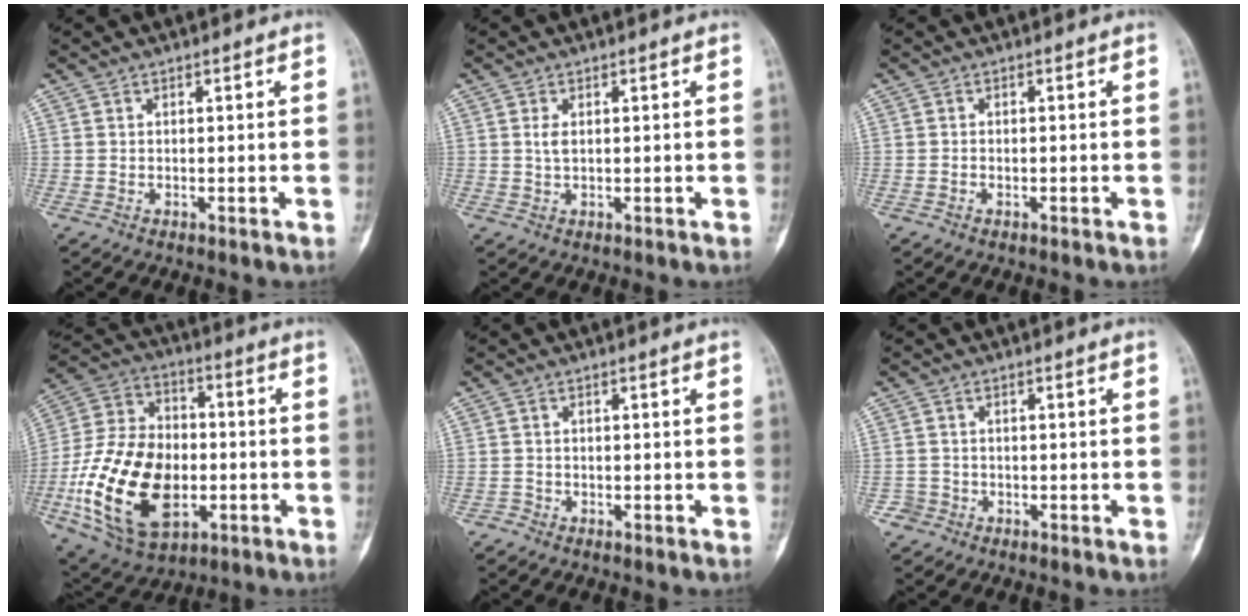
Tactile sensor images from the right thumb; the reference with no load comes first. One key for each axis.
{"total": 1.6, "fx": 0.3, "fy": 0.8, "fz": 1.3, "tx": -0.028, "ty": 0.002, "tz": 0.008}
{"total": 0.6, "fx": -0.3, "fy": 0.4, "fz": 0.3, "tx": -0.007, "ty": 0.004, "tz": -0.006}
{"total": 24.4, "fx": -5.3, "fy": 15.7, "fz": 17.8, "tx": -0.320, "ty": 0.015, "tz": -0.078}
{"total": 0.9, "fx": -0.7, "fy": 0.6, "fz": -0.2, "tx": 0.007, "ty": 0.004, "tz": -0.020}
{"total": 1.8, "fx": -1.0, "fy": 1.5, "fz": -0.3, "tx": 0.017, "ty": 0.009, "tz": -0.025}